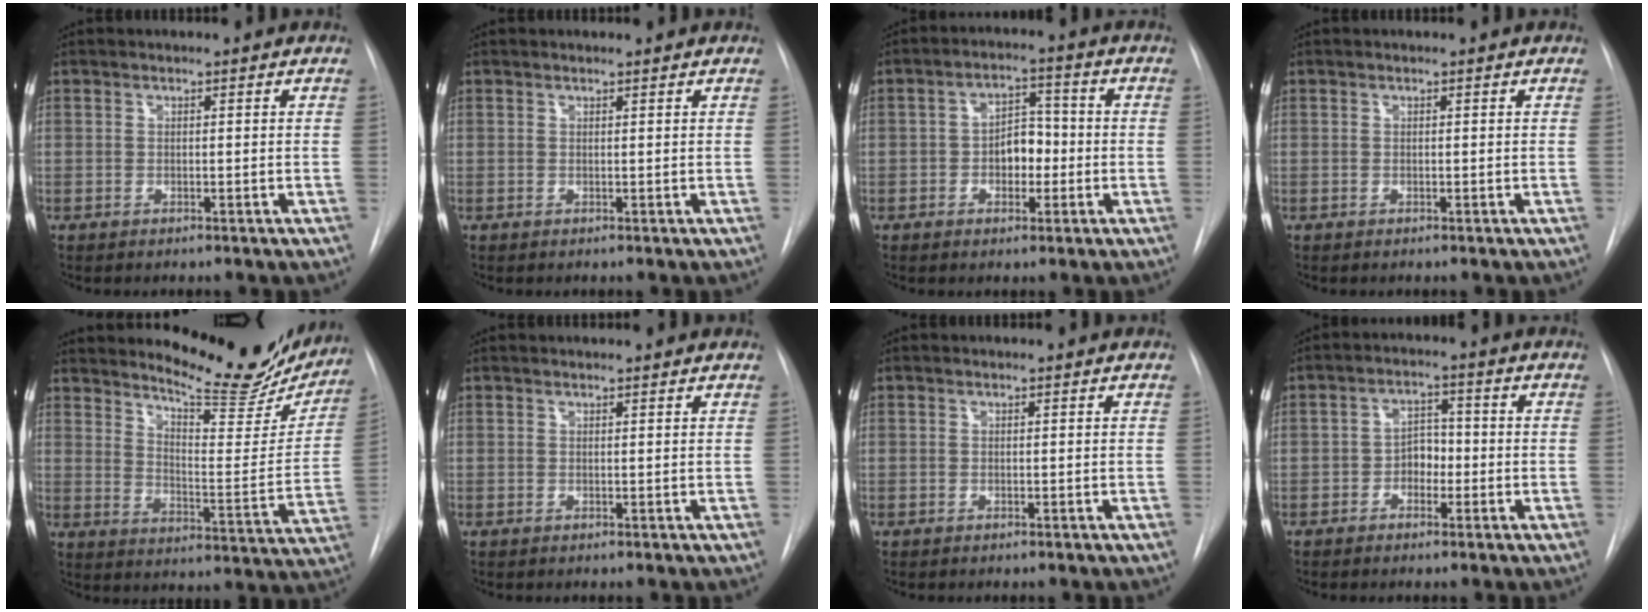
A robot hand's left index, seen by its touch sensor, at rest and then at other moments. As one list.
[{"total": 0.8, "force": [0.8, 0.0, 0.1], "torque": [-0.006, 0.004, 0.012]}, {"total": 5.3, "force": [-1.0, 3.4, 4.0], "torque": [-0.061, 0.018, -0.017]}, {"total": 0.0}, {"total": 18.9, "force": [17.2, 3.8, 6.9], "torque": [-0.091, -0.057, 0.224]}, {"total": 2.3, "force": [2.2, 0.2, 0.6], "torque": [-0.011, 0.022, 0.028]}, {"total": 0.0}, {"total": 3.7, "force": [-1.2, 2.5, 2.4], "torque": [-0.035, 0.013, -0.024]}]